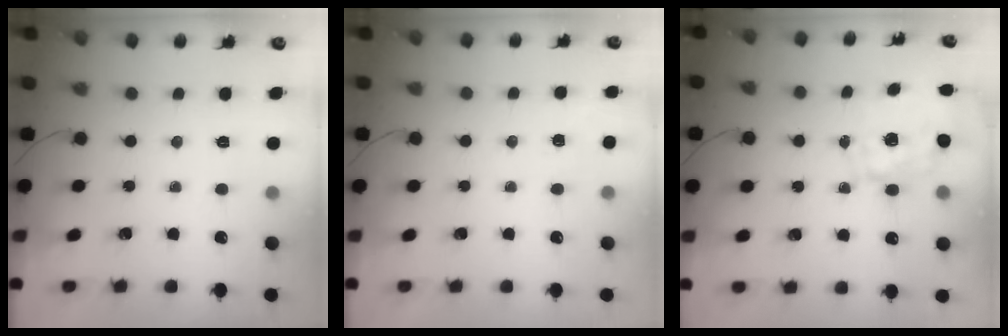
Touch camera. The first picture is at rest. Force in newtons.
{"total": 2.7, "press": 2.2, "slide": 1.6}
{"total": 1.9, "press": 1.7, "slide": 0.7}